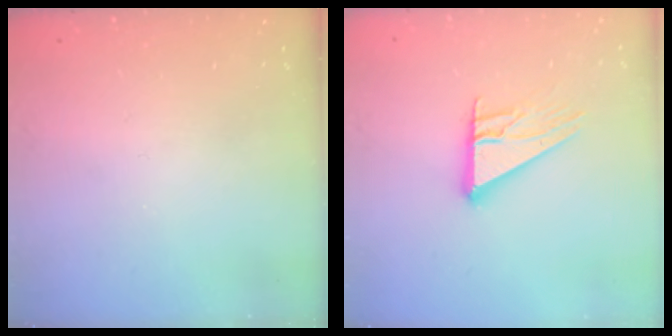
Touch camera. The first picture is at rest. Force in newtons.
{"total": 12.9, "press": 12.9, "slide": 1.2}